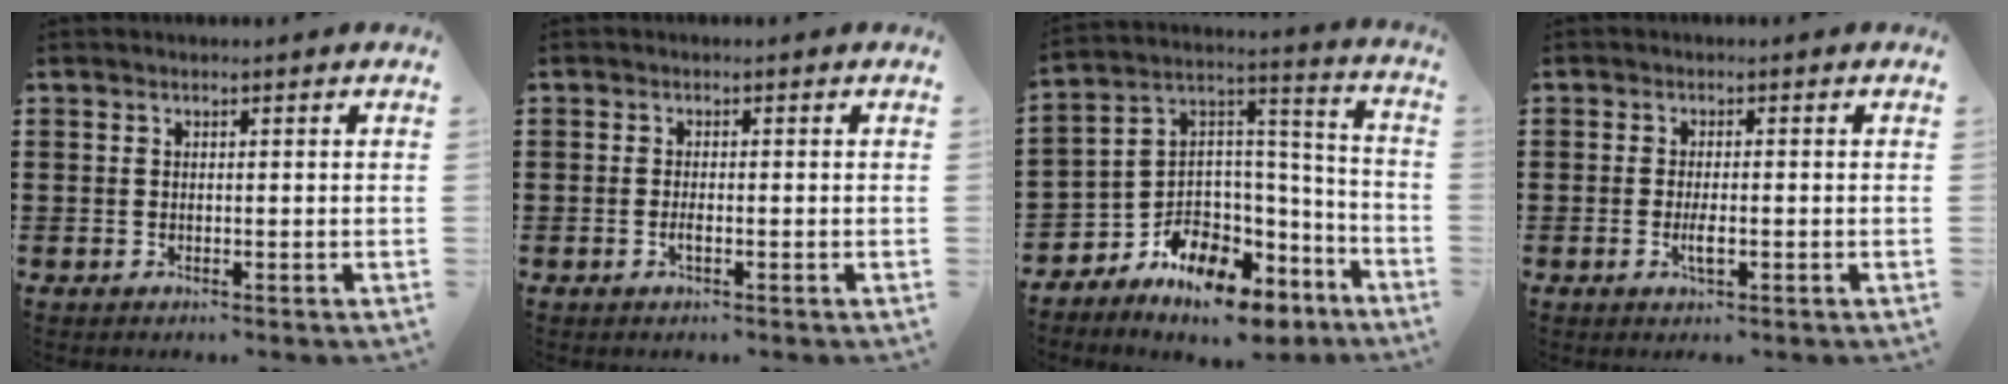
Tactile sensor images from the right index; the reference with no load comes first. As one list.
[{"total": 1.1, "force": [-0.3, 0.1, 1.0], "torque": [-0.018, -0.004, -0.004]}, {"total": 7.7, "force": [-6.1, 4.6, 0.7], "torque": [-0.032, -0.003, -0.114]}, {"total": 2.8, "force": [-0.8, 0.7, 2.6], "torque": [-0.059, -0.007, -0.019]}]